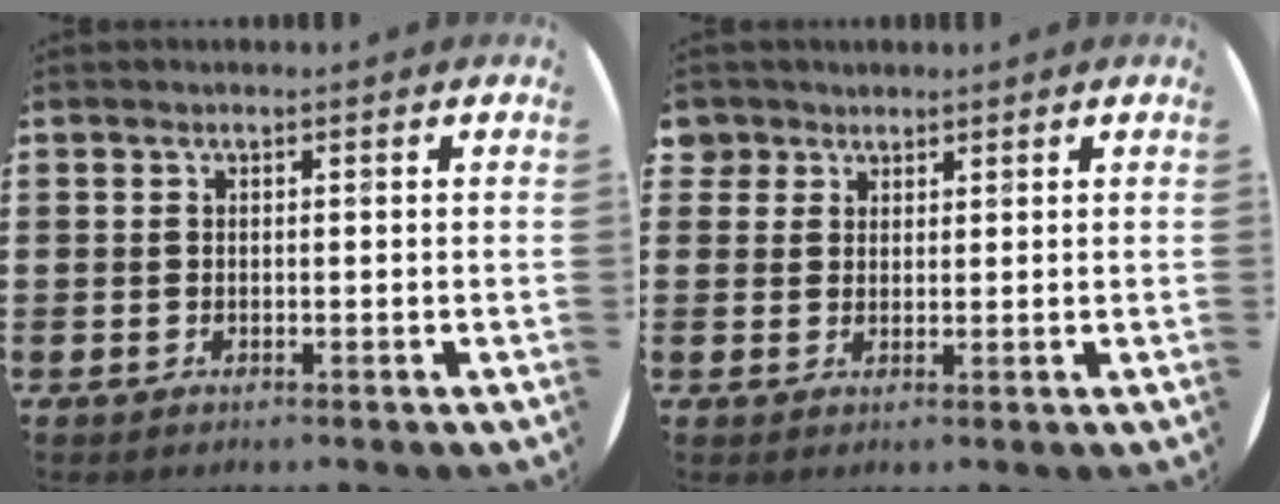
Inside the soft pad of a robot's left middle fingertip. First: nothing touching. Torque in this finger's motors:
{"motor_torque": [-0.21, 0.22, -0.18, -0.02]}